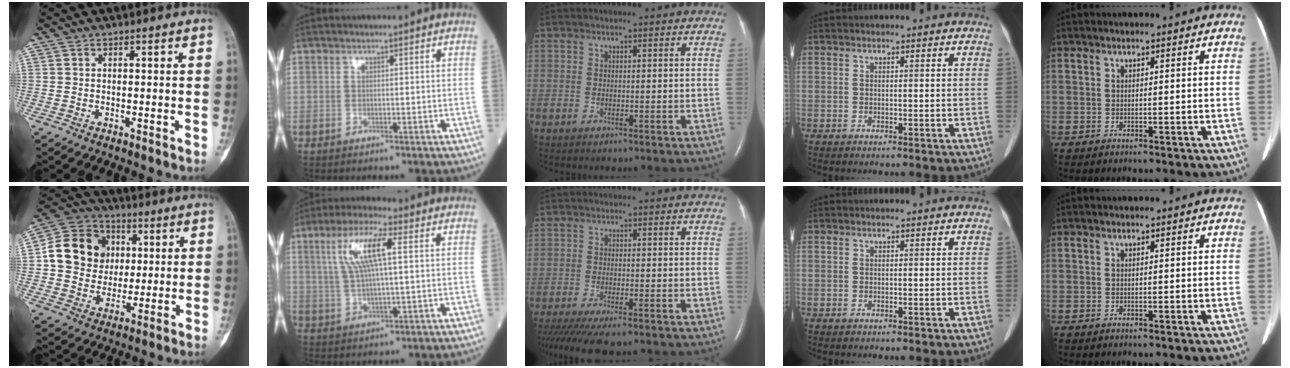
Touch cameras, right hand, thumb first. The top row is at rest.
{"thumb": {"total": 14.9, "force": [2.2, 13.2, 6.5], "torque": [-0.089, 0.011, 0.037]}, "index": {"total": 9.3, "force": [2.7, 1.4, 8.8], "torque": [-0.180, 0.014, 0.052]}, "middle": {"total": 9.0, "force": [-7.4, 0.8, 5.0], "torque": [-0.074, -0.021, -0.119]}}